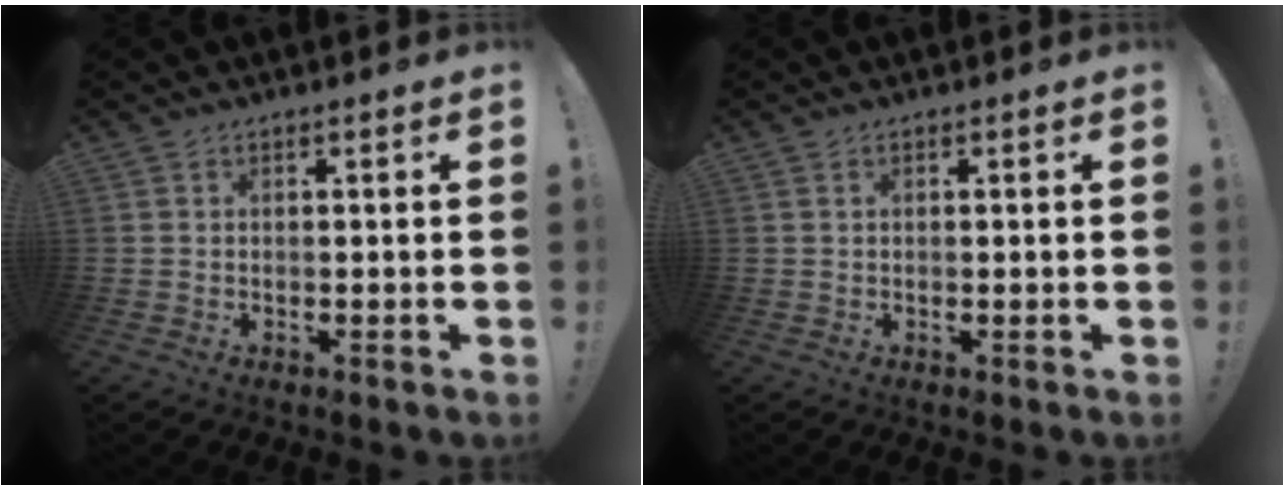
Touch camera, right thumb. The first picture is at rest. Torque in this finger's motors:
{"motor_torque": [-0.32, -0.09, 0.08, -0.08, 0.04]}